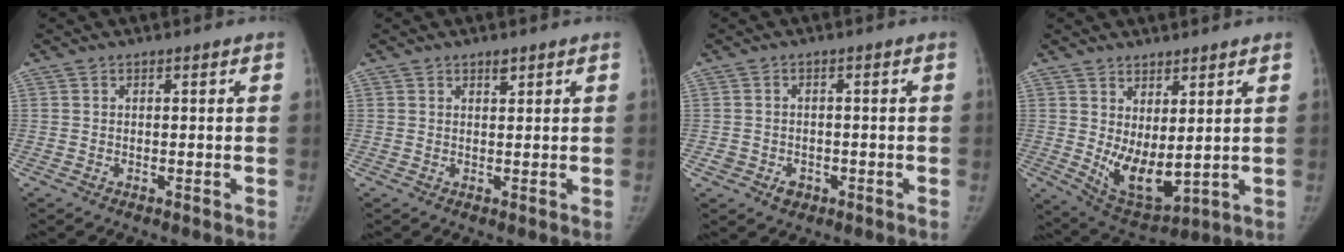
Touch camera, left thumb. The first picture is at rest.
{"total": 1.2, "force": [1.0, 0.4, 0.7], "torque": [-0.007, -0.007, 0.017]}
{"total": 3.3, "force": [-1.4, 2.7, 1.2], "torque": [-0.010, 0.010, -0.015]}
{"total": 9.7, "force": [1.7, 4.4, 8.5], "torque": [-0.129, -0.034, 0.051]}